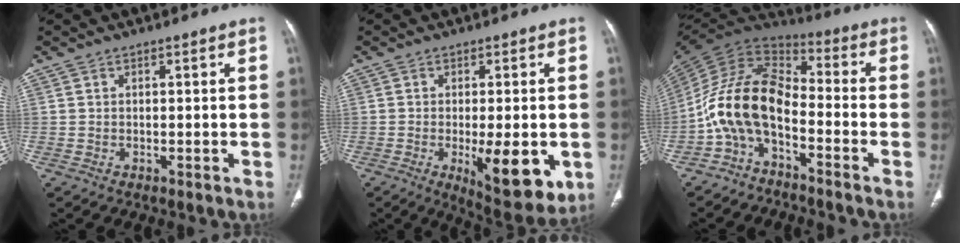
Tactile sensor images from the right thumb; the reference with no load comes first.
{"total": 12.3, "force": [-3.1, 4.2, 11.1], "torque": [-0.145, -0.023, -0.035]}
{"total": 13.0, "force": [-5.0, 6.9, 9.8], "torque": [-0.185, 0.075, -0.108]}